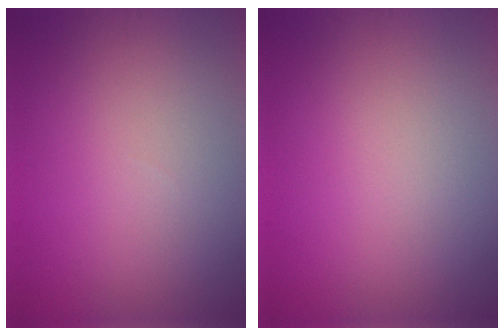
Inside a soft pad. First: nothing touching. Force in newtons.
{"total": 0.0}